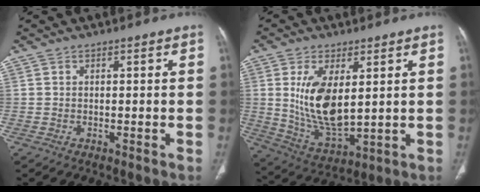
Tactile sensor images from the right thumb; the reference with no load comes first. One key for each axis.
{"total": 12.7, "fx": 2.5, "fy": 6.1, "fz": 10.9, "tx": -0.199, "ty": -0.026, "tz": 0.065}